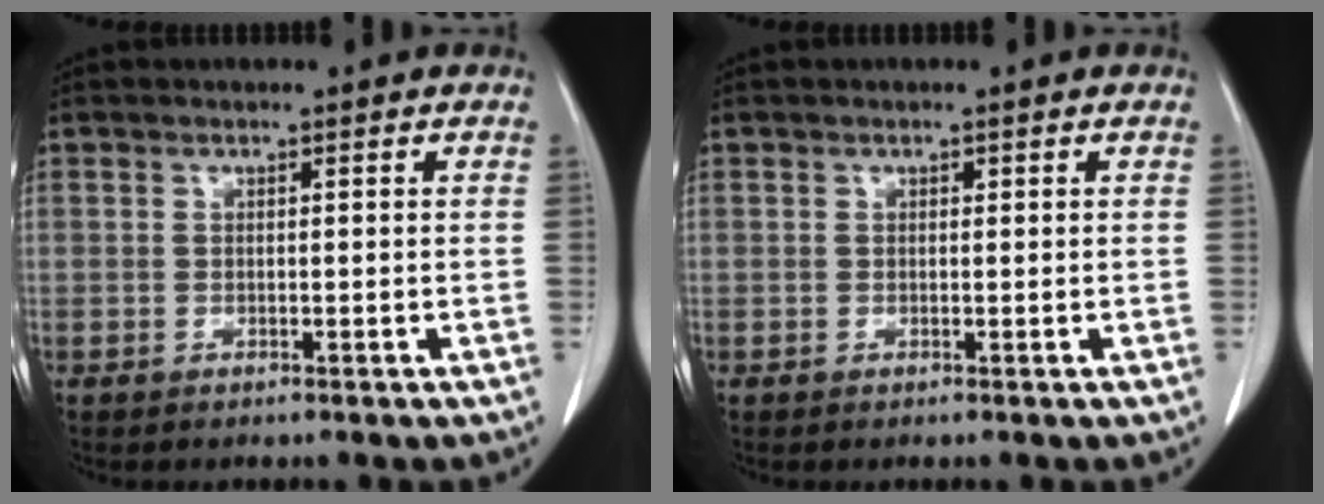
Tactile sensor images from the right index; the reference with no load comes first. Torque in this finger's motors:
{"motor_torque": [0.15, -0.09, -0.01, 0.01]}